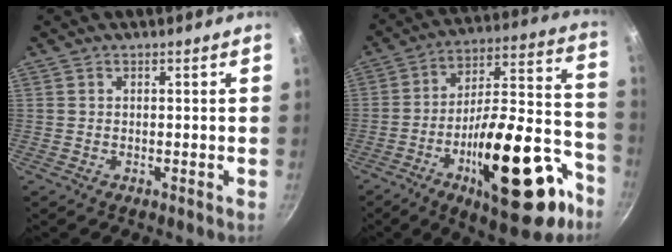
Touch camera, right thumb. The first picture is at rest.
{"total": 28.2, "force": [-12.5, 11.0, 22.8], "torque": [-0.297, 0.073, -0.186]}